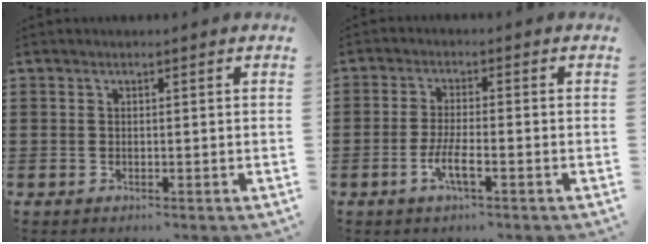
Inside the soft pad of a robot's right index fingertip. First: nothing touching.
{"total": 4.2, "force": [-1.9, 0.7, 3.7], "torque": [-0.075, -0.004, -0.037]}